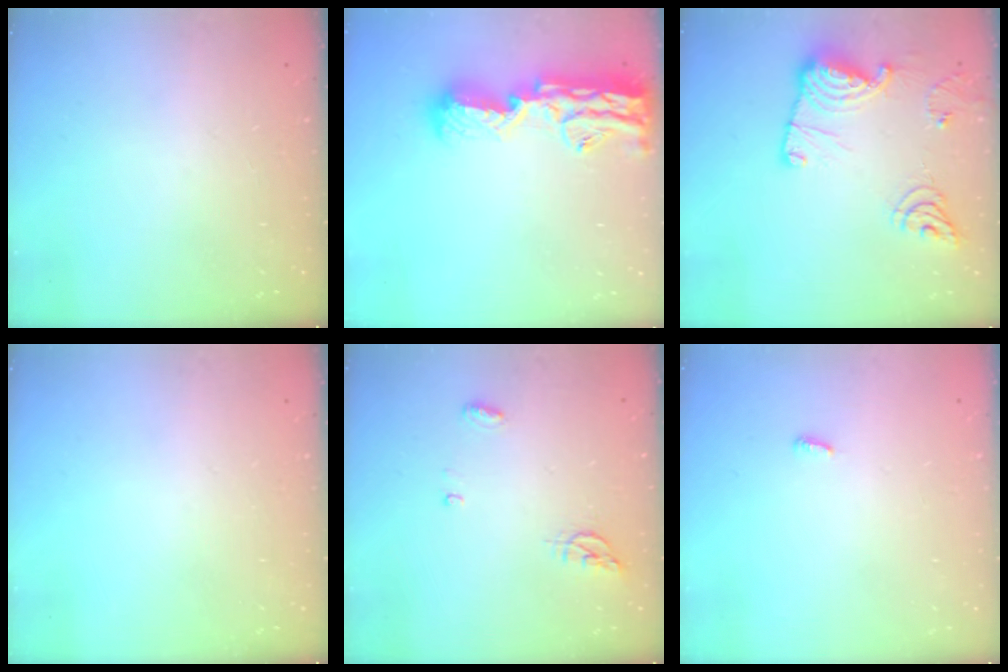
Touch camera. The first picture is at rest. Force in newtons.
{"total": 18.1, "press": 17.4, "slide": 5.2}
{"total": 16.6, "press": 16.5, "slide": 1.8}
{"total": 0.0}
{"total": 4.9, "press": 4.9, "slide": 0.6}
{"total": 2.6, "press": 2.6, "slide": 0.2}